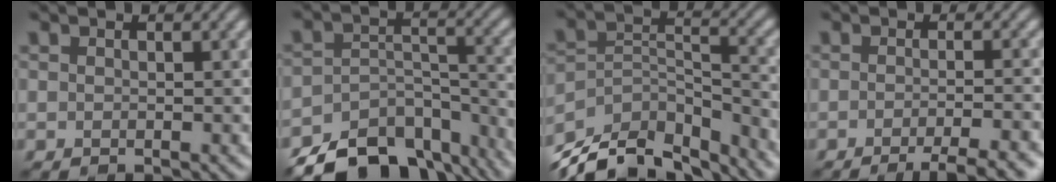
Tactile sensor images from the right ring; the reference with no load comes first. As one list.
[{"total": 11.5, "force": [-9.4, 4.9, 4.3], "torque": [-0.072, -0.007, -0.135]}, {"total": 13.5, "force": [-11.3, 5.9, 4.5], "torque": [-0.086, 0.001, -0.169]}, {"total": 5.5, "force": [-3.4, 1.2, 4.1], "torque": [-0.042, 0.000, -0.045]}]